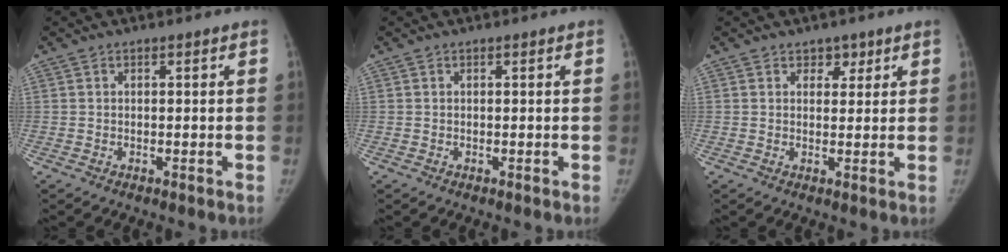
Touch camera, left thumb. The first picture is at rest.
{"total": 0.0}
{"total": 2.9, "force": [1.8, 2.0, 1.1], "torque": [0.011, -0.009, 0.025]}